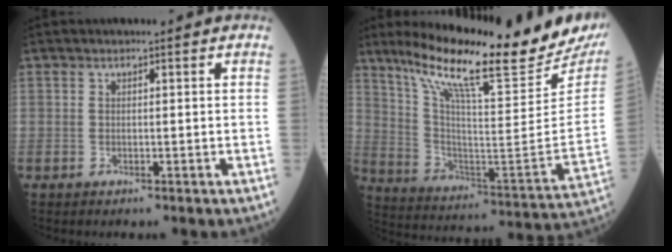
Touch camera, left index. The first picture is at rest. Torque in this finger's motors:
{"motor_torque": [1.05, -1.09, 0.39, 0.16]}